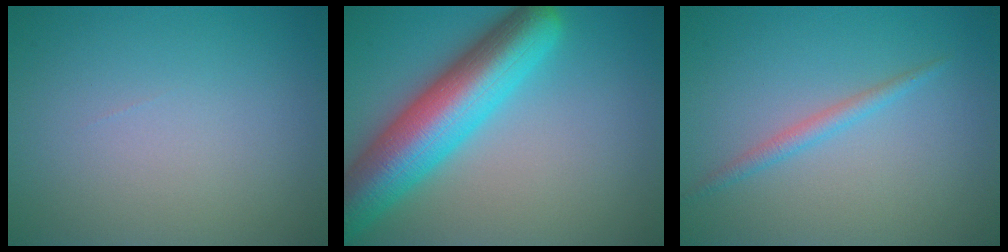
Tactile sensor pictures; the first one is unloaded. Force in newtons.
{"total": 10.2, "press": 10.2, "slide": 0.4}
{"total": 1.4, "press": 1.4, "slide": 0.1}